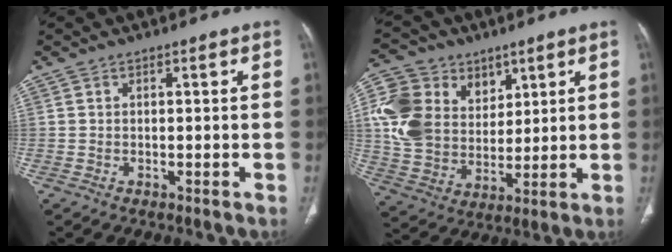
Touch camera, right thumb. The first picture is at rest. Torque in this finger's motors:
{"motor_torque": [-0.24, 0.54, 0.71, 0.78, 0.10]}